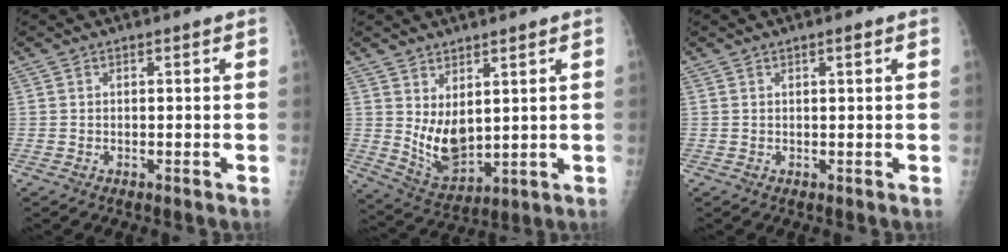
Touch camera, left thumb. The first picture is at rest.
{"total": 8.7, "force": [2.5, 4.9, 6.7], "torque": [-0.103, -0.036, 0.066]}
{"total": 1.1, "force": [0.6, 0.2, 0.9], "torque": [-0.014, 0.000, 0.008]}